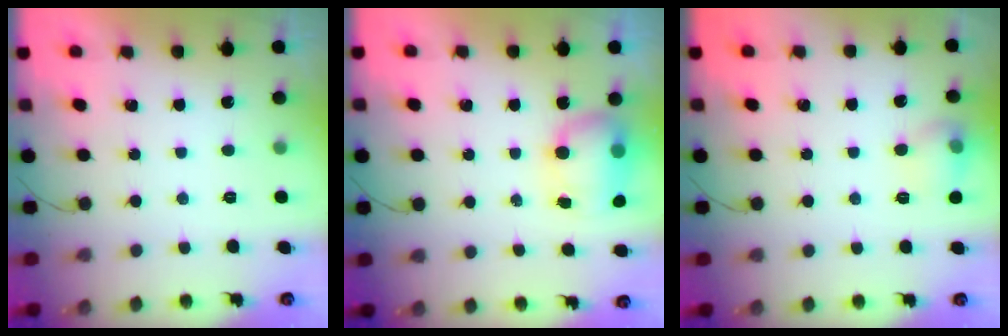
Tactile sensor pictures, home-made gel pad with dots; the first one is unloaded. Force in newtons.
{"total": 8.5, "press": 8.1, "slide": 2.7}
{"total": 7.9, "press": 7.8, "slide": 1.0}